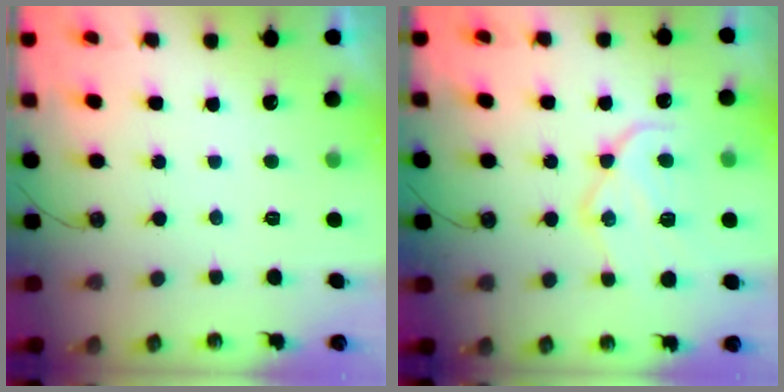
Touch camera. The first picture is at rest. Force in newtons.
{"total": 17.8, "press": 17.8, "slide": 1.6}